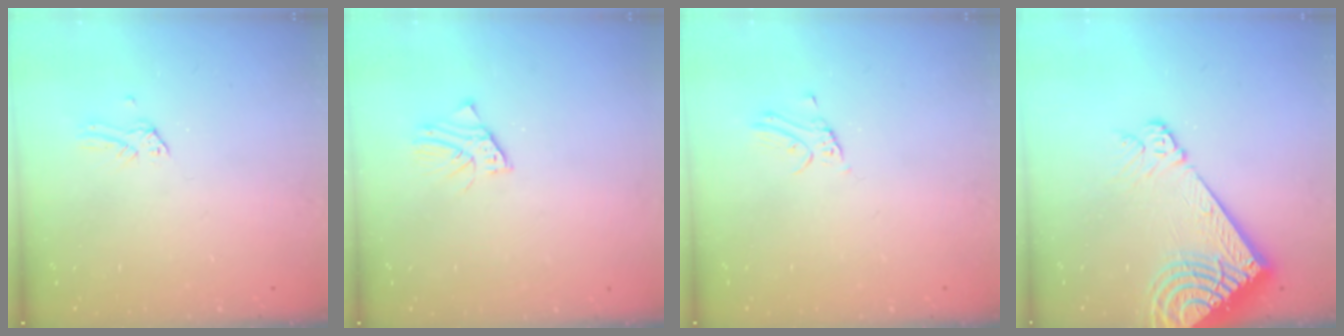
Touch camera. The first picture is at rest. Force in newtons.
{"total": 1.6, "press": 1.6, "slide": 0.3}
{"total": 1.6, "press": 1.6, "slide": 0.1}
{"total": 14.7, "press": 14.3, "slide": 3.0}